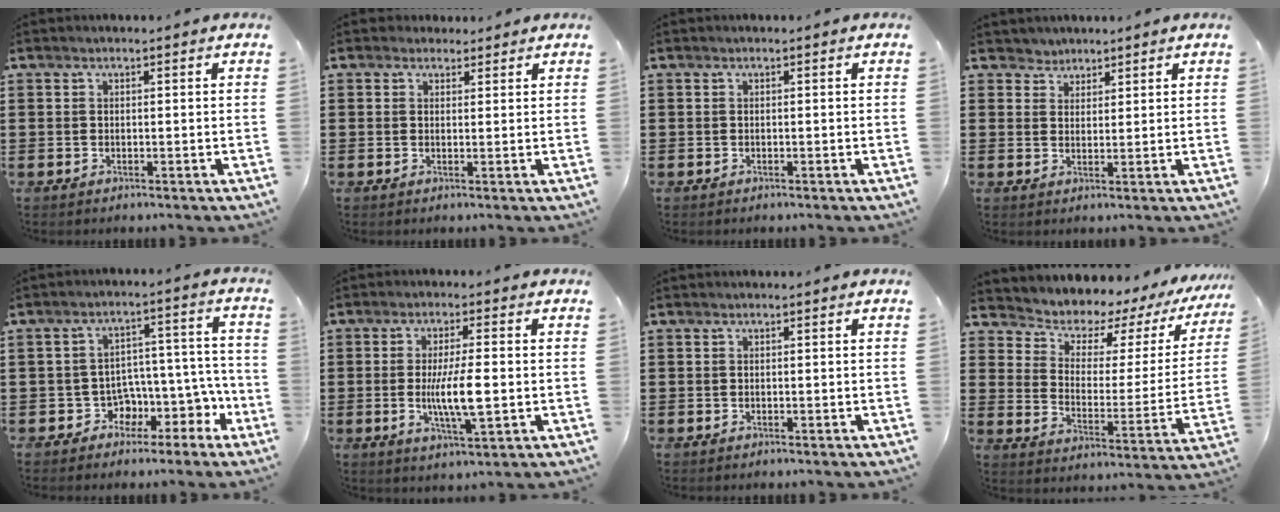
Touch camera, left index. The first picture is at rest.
{"total": 1.8, "force": [1.5, 1.1, 0.1], "torque": [-0.008, 0.007, 0.029]}
{"total": 0.0}
{"total": 2.4, "force": [1.9, 1.4, -0.3], "torque": [-0.005, 0.006, 0.037]}
{"total": 4.8, "force": [-2.5, 4.0, 0.8], "torque": [-0.035, -0.005, -0.045]}
{"total": 7.7, "force": [-0.7, 1.6, 7.5], "torque": [-0.150, -0.009, -0.019]}
{"total": 0.0}
{"total": 5.0, "force": [4.5, 2.1, 0.5], "torque": [-0.038, -0.049, 0.071]}